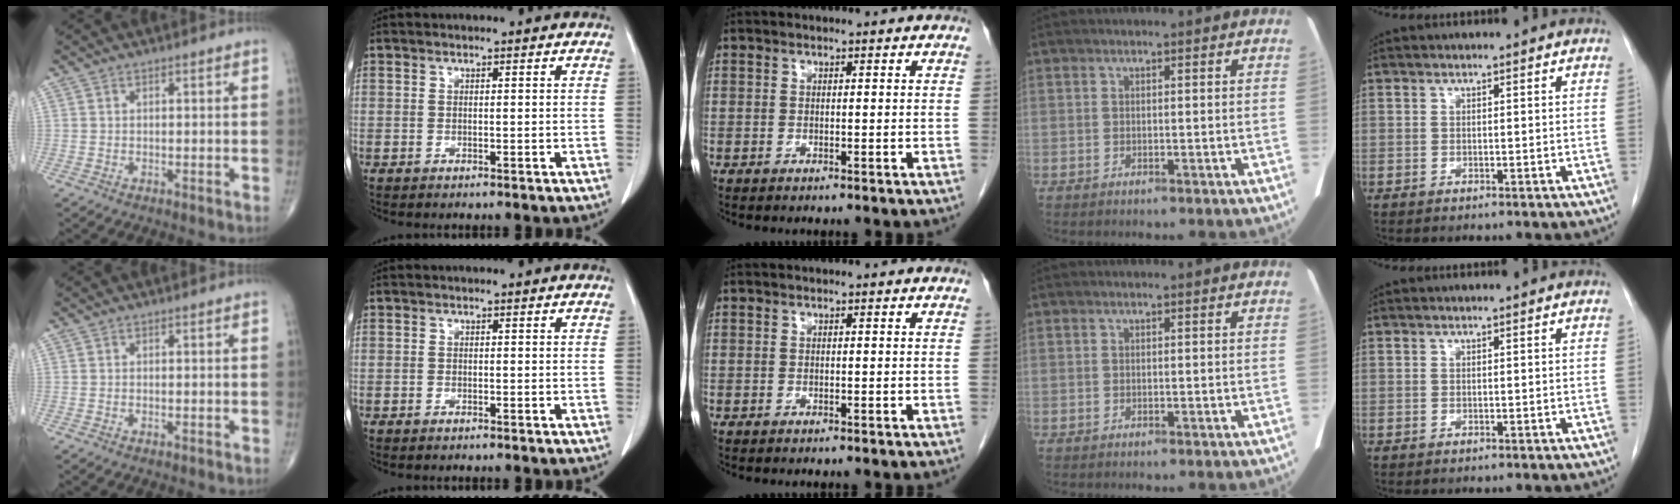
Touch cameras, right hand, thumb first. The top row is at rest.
{}